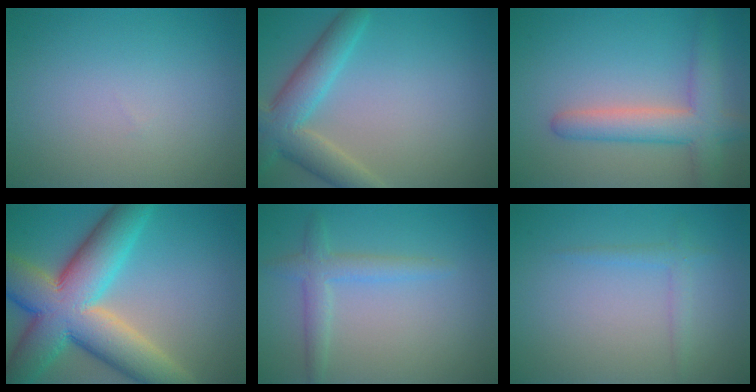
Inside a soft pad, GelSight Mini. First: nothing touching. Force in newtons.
{"total": 5.4, "press": 5.4, "slide": 0.2}
{"total": 4.9, "press": 4.9, "slide": 0.3}
{"total": 13.2, "press": 13.2, "slide": 0.8}
{"total": 2.4, "press": 2.4, "slide": 0.1}
{"total": 1.4, "press": 1.4, "slide": 0.0}